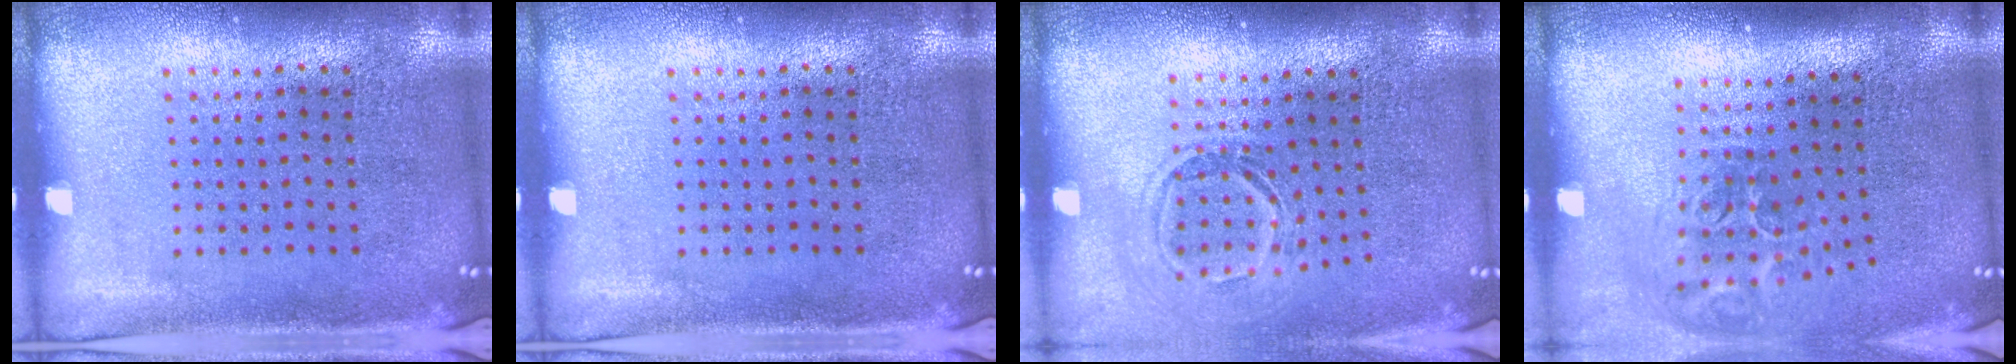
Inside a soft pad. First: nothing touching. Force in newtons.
{"total": 0.0}
{"total": 1.5, "press": 1.1, "slide": 1.0}
{"total": 2.0, "press": 1.2, "slide": 1.6}